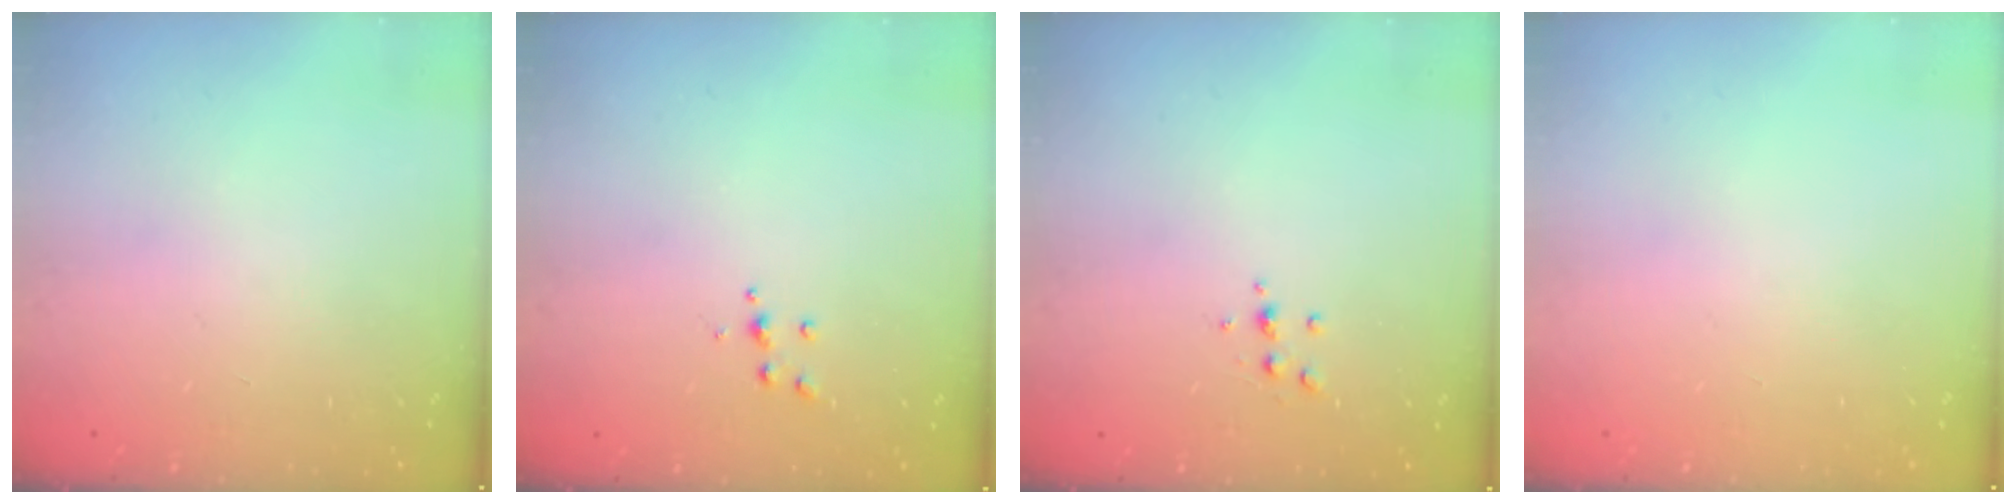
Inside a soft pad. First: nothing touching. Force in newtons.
{"total": 3.9, "press": 3.8, "slide": 0.4}
{"total": 4.9, "press": 4.8, "slide": 1.1}
{"total": 0.0}